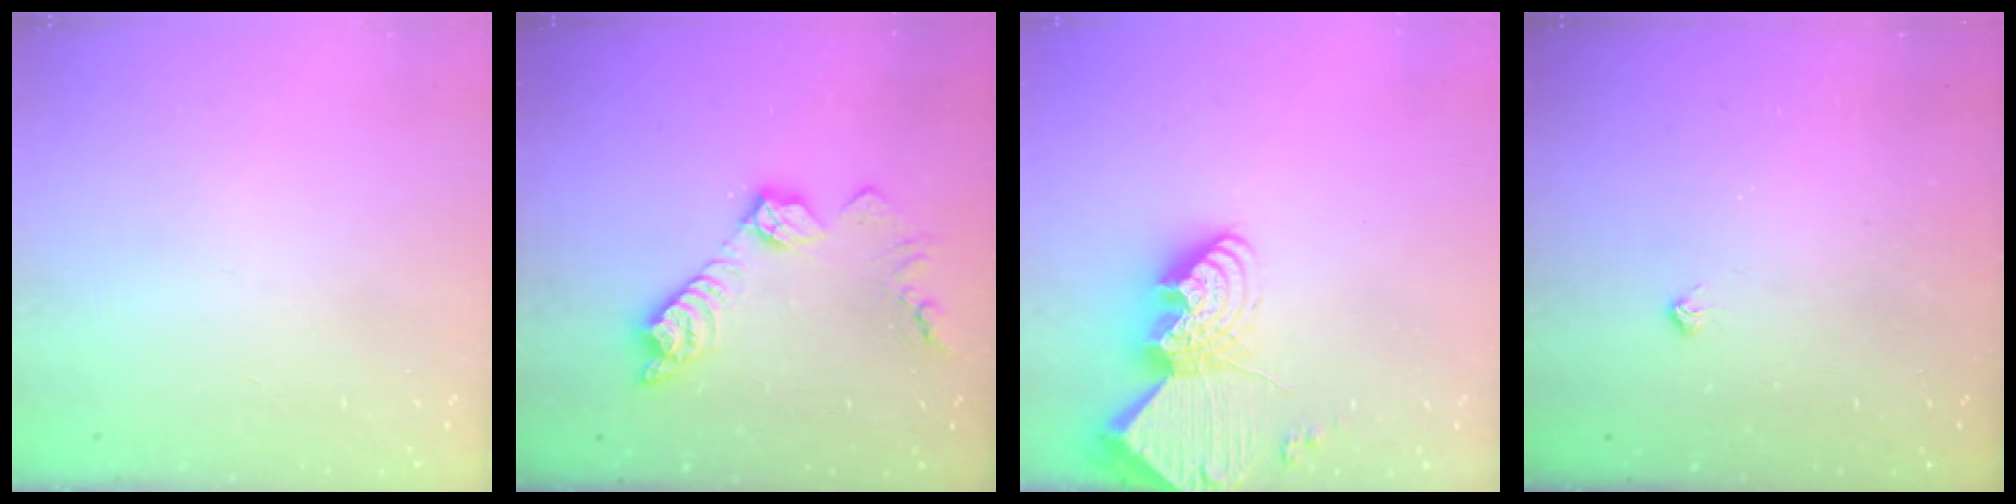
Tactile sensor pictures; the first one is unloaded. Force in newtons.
{"total": 13.5, "press": 13.5, "slide": 0.9}
{"total": 18.8, "press": 18.7, "slide": 1.7}
{"total": 5.1, "press": 5.1, "slide": 0.7}